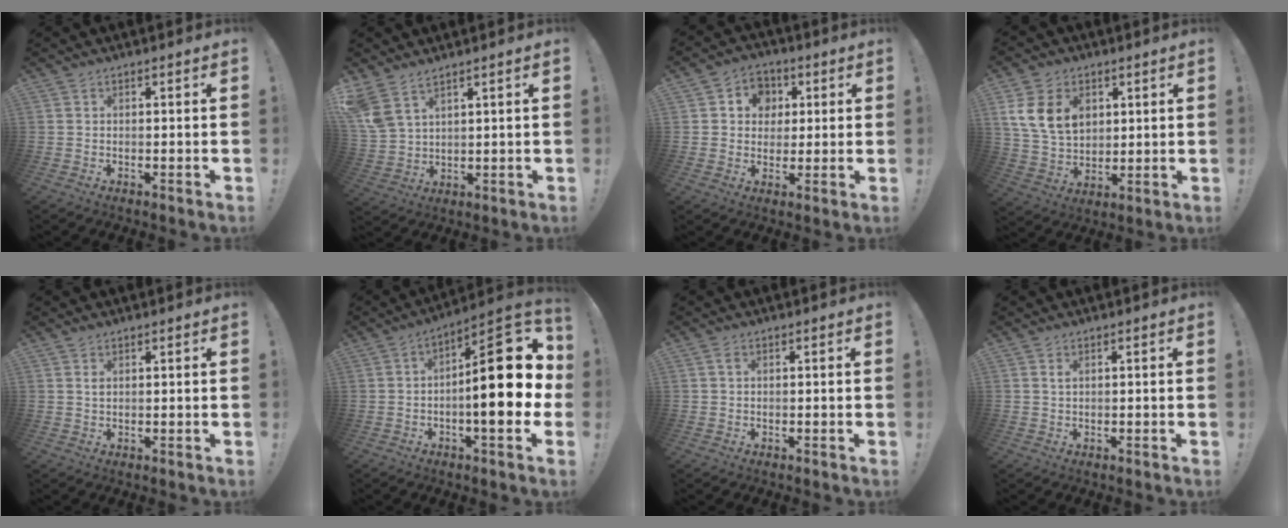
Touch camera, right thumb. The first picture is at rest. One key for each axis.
{"total": 7.3, "fx": 5.5, "fy": 3.2, "fz": 3.5, "tx": -0.066, "ty": -0.027, "tz": 0.112}
{"total": 8.0, "fx": 1.3, "fy": 7.6, "fz": 2.3, "tx": -0.030, "ty": -0.001, "tz": 0.031}
{"total": 14.0, "fx": 5.0, "fy": 10.4, "fz": 8.0, "tx": -0.138, "ty": -0.018, "tz": 0.100}
{"total": 1.5, "fx": 0.8, "fy": 0.9, "fz": 0.8, "tx": -0.010, "ty": -0.001, "tz": 0.013}
{"total": 22.4, "fx": 0.4, "fy": 8.0, "fz": 20.9, "tx": -0.274, "ty": -0.002, "tz": 0.009}
{"total": 1.1, "fx": 0.2, "fy": 0.9, "fz": 0.7, "tx": -0.006, "ty": 0.001, "tz": 0.001}
{"total": 0.9, "fx": 0.5, "fy": 0.7, "fz": 0.3, "tx": 0.000, "ty": -0.002, "tz": 0.007}